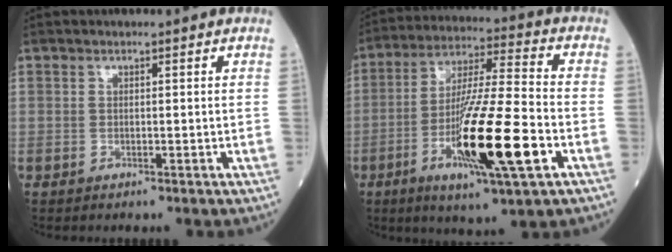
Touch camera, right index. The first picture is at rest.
{"total": 17.5, "force": [-5.7, 1.0, 16.5], "torque": [-0.304, -0.021, -0.097]}